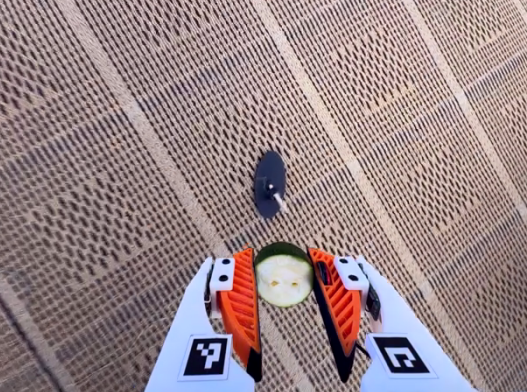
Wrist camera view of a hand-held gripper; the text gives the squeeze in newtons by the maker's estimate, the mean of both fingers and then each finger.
{"total": 8.8, "left": 8.6, "right": 9.0}